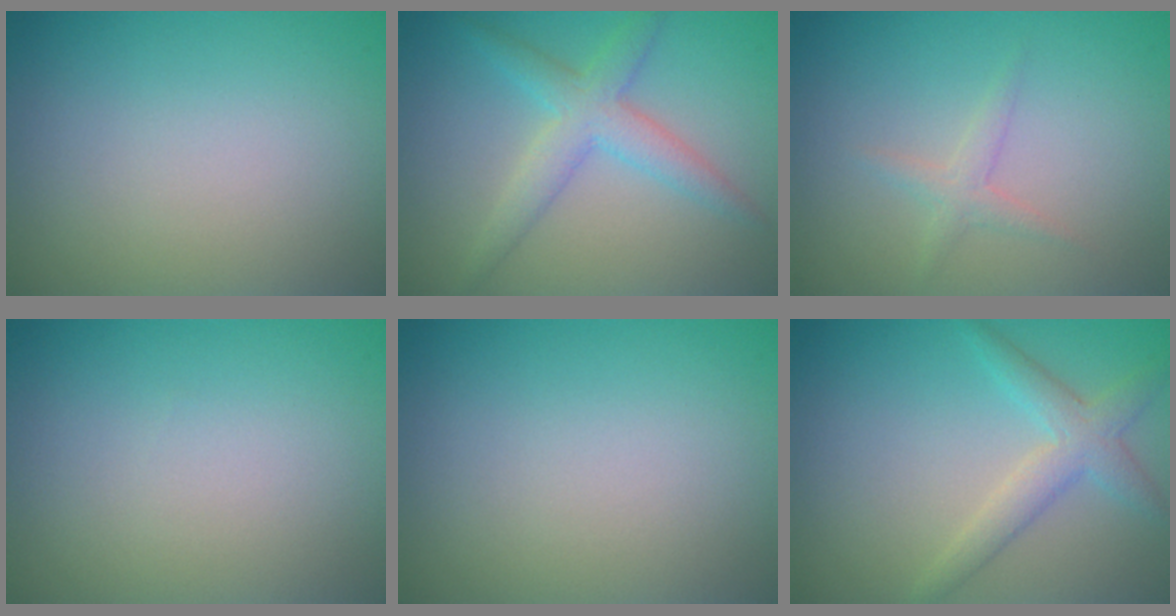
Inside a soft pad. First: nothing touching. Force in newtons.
{"total": 3.7, "press": 3.7, "slide": 0.0}
{"total": 1.3, "press": 1.3, "slide": 0.0}
{"total": 0.0}
{"total": 0.0}
{"total": 2.9, "press": 2.9, "slide": 0.2}